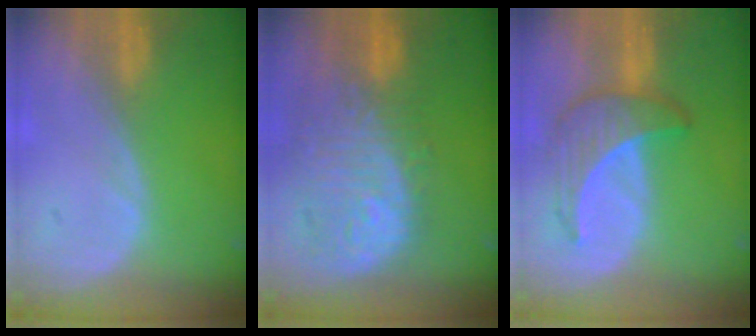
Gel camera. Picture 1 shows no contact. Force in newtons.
{"total": 12.0, "press": 10.7, "slide": 5.5}
{"total": 6.6, "press": 6.5, "slide": 1.2}